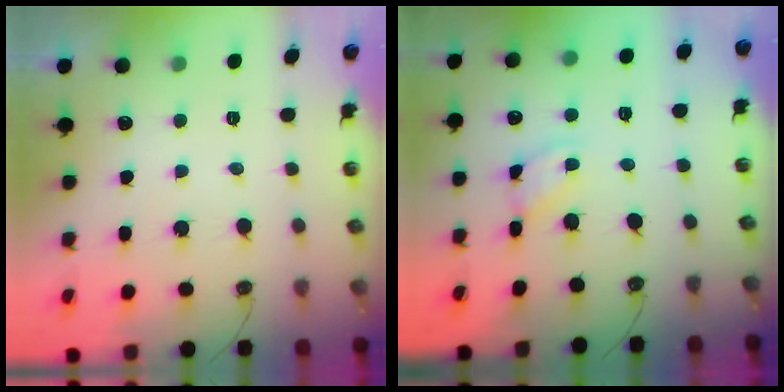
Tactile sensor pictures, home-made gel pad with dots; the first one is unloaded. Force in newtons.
{"total": 2.9, "press": 2.9, "slide": 0.4}